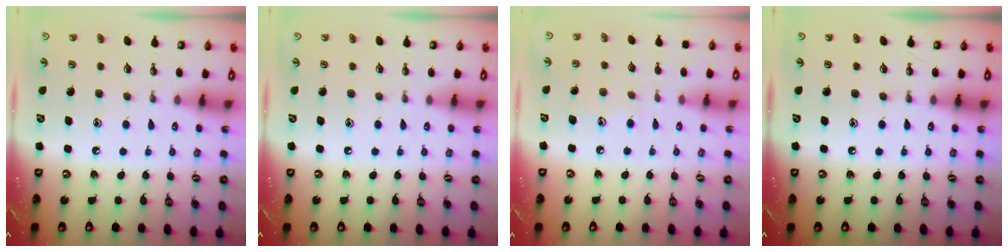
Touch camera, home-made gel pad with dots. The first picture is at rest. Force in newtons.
{"total": 0.0}
{"total": 3.9, "press": 3.8, "slide": 0.4}
{"total": 0.0}